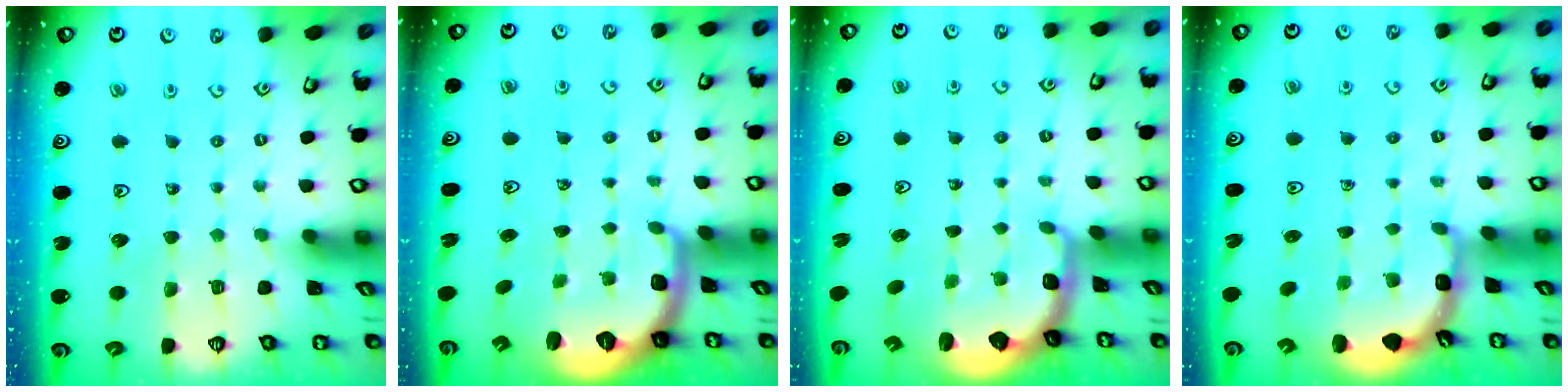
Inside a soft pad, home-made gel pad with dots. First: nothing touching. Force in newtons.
{"total": 1.7, "press": 1.6, "slide": 0.4}
{"total": 2.6, "press": 1.9, "slide": 1.7}
{"total": 2.1, "press": 1.9, "slide": 0.9}